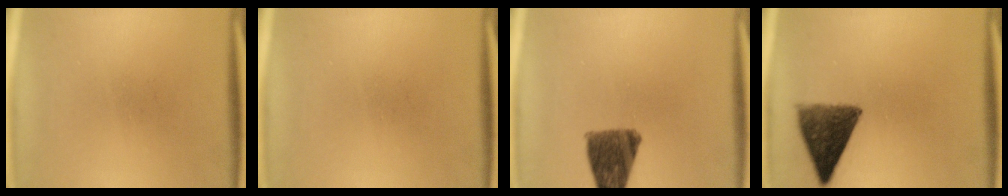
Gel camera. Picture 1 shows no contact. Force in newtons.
{"total": 0.0}
{"total": 9.8}
{"total": 9.3}